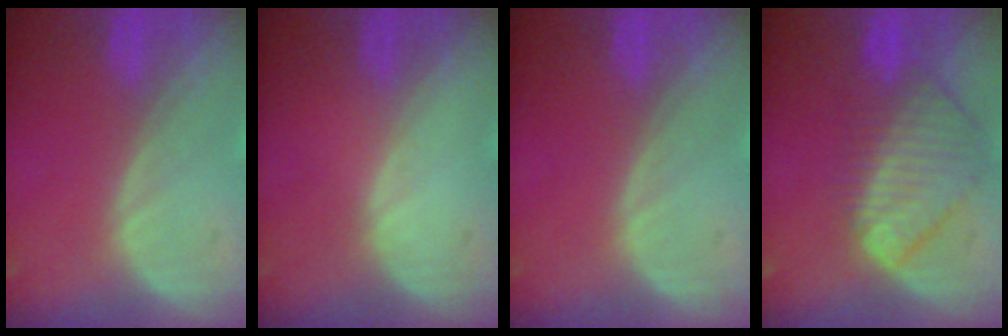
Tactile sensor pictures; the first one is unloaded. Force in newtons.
{"total": 0.0}
{"total": 0.0}
{"total": 9.0, "press": 7.8, "slide": 4.6}